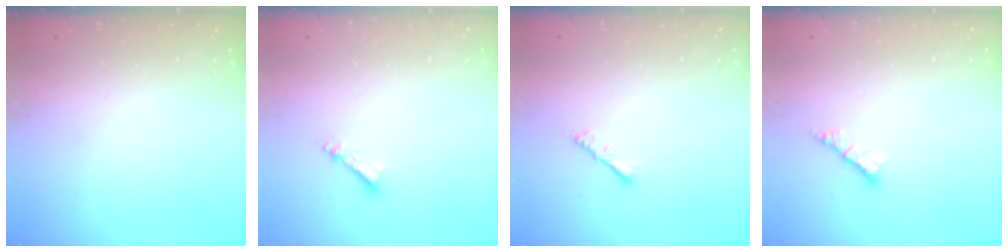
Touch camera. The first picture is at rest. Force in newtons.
{"total": 2.4, "press": 2.4, "slide": 0.4}
{"total": 1.3, "press": 1.2, "slide": 0.4}
{"total": 3.0, "press": 3.0, "slide": 0.1}